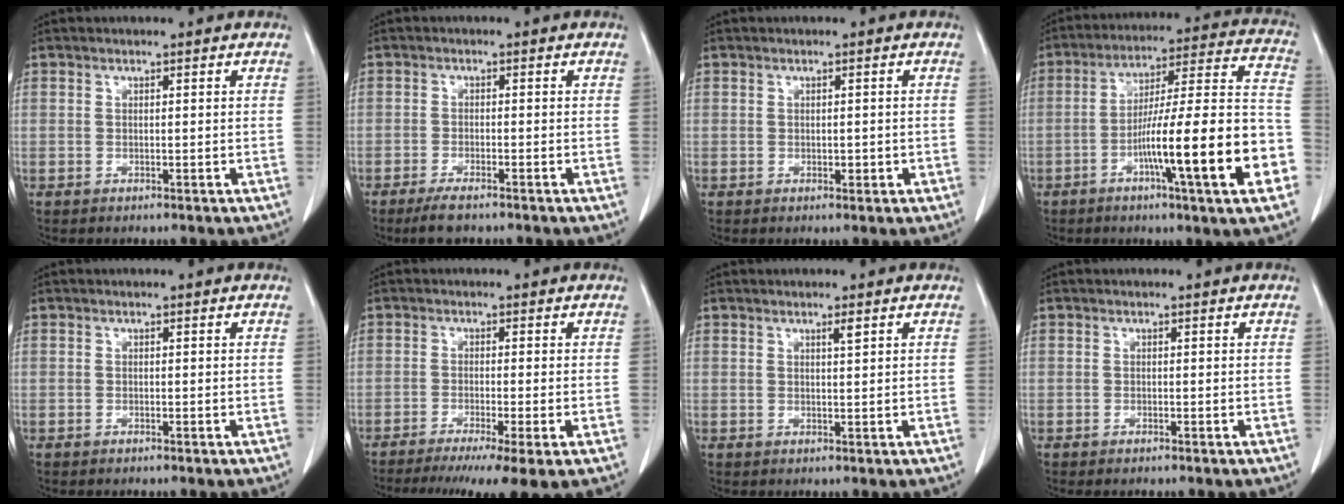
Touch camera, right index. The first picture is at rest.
{"total": 3.7, "force": [-2.9, 0.6, 2.3], "torque": [-0.046, -0.007, -0.051]}
{"total": 1.3, "force": [-0.3, 0.8, 1.0], "torque": [-0.013, 0.001, 0.000]}
{"total": 21.0, "force": [-7.2, 0.7, 19.7], "torque": [-0.254, 0.009, -0.112]}
{"total": 0.0}
{"total": 10.7, "force": [-7.7, -0.1, 7.5], "torque": [-0.102, -0.023, -0.120]}
{"total": 1.0, "force": [0.6, -0.1, 0.8], "torque": [-0.016, -0.003, 0.010]}
{"total": 0.6, "force": [-0.5, 0.1, 0.3], "torque": [-0.010, -0.002, -0.008]}